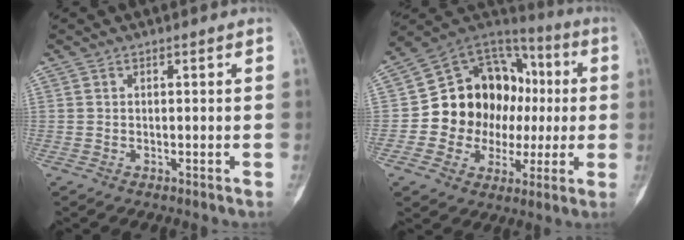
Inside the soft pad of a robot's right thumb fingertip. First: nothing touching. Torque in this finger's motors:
{"motor_torque": [0.23, 0.29, 0.11, -0.05, 0.04]}